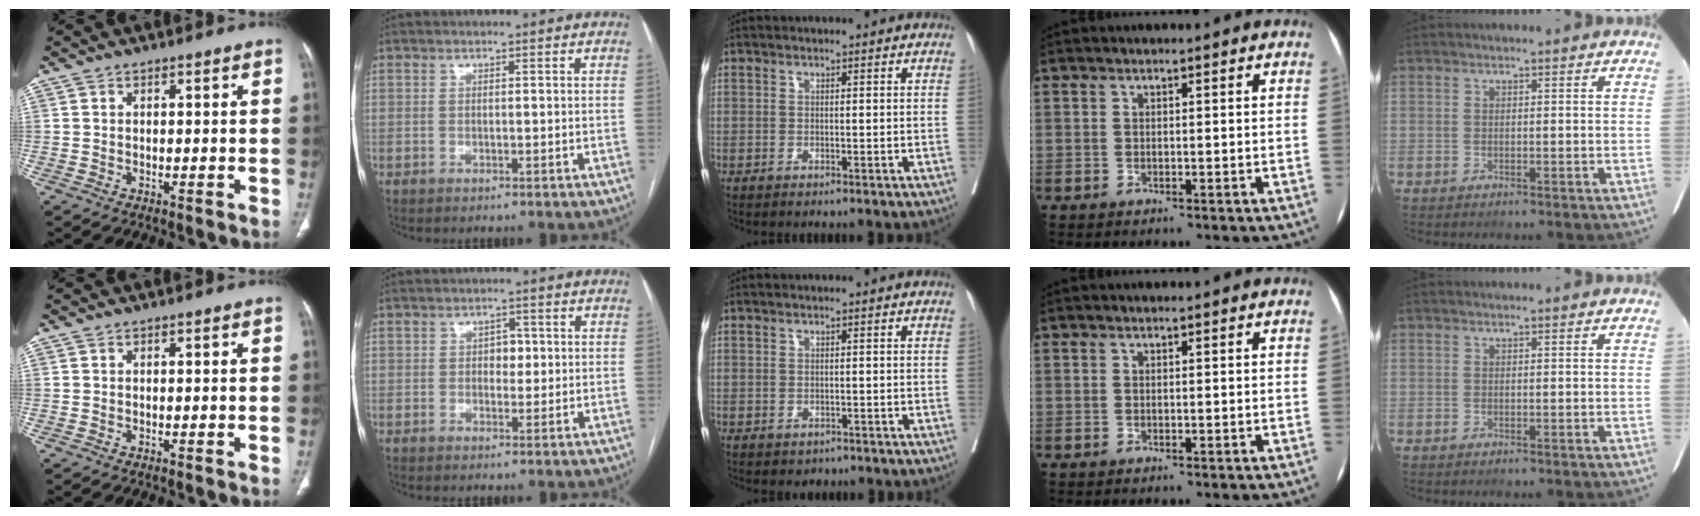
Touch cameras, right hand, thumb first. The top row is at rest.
{"index": {"total": 2.7, "force": [0.3, 1.8, 2.0], "torque": [-0.020, 0.005, 0.004]}, "middle": {"total": 1.1, "force": [-0.6, 0.9, 0.3], "torque": [-0.006, 0.001, -0.004]}}